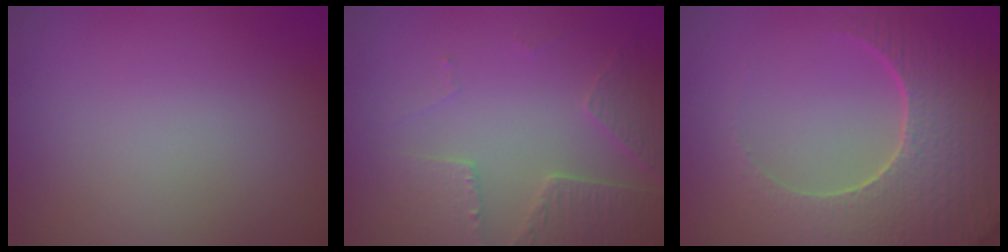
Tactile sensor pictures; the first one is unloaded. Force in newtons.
{"total": 3.6, "press": 3.2, "slide": 1.5}
{"total": 7.3, "press": 5.8, "slide": 4.5}